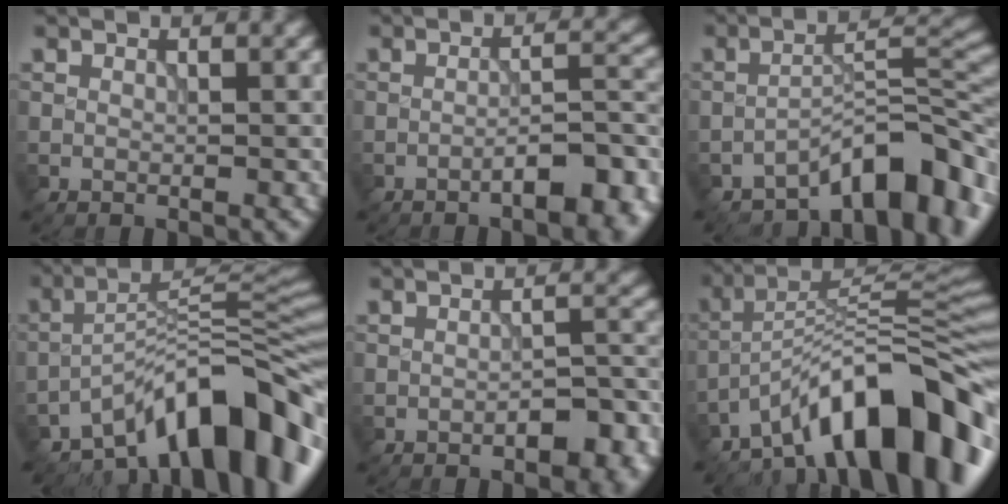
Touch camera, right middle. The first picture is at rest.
{"total": 6.9, "force": [-3.5, 2.1, 5.5], "torque": [-0.066, 0.010, -0.048]}
{"total": 8.6, "force": [-6.2, 2.8, 5.4], "torque": [-0.057, 0.010, -0.110]}
{"total": 13.0, "force": [-8.3, 4.2, 9.1], "torque": [-0.119, 0.027, -0.148]}
{"total": 5.5, "force": [-3.0, 2.0, 4.1], "torque": [-0.053, 0.009, -0.040]}
{"total": 12.8, "force": [-8.2, 3.9, 9.0], "torque": [-0.113, 0.029, -0.146]}